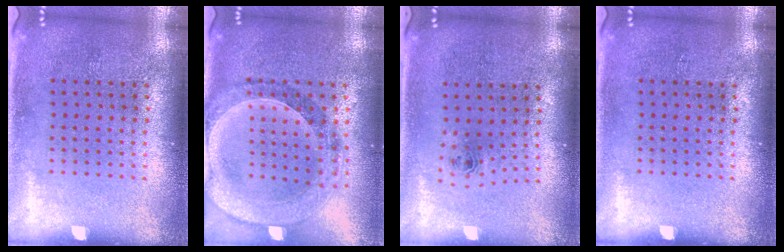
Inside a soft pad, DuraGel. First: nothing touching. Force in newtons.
{"total": 1.4, "press": 1.4, "slide": 0.3}
{"total": 0.8, "press": 0.4, "slide": 0.7}
{"total": 0.0}